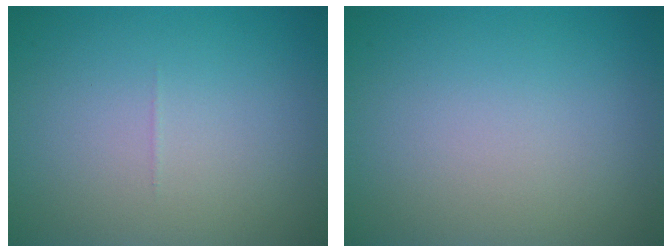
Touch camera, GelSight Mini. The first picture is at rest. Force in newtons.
{"total": 0.0}